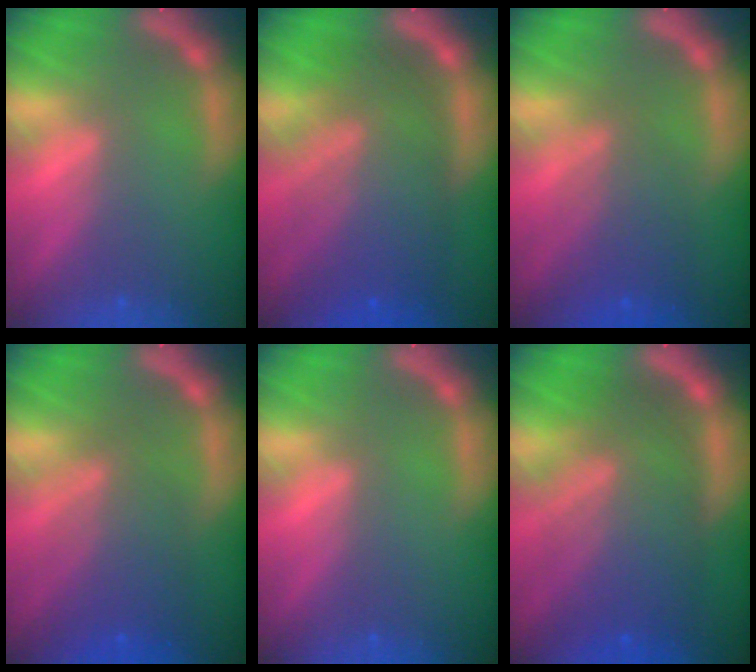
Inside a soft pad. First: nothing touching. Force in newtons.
{"total": 10.0}
{"total": 5.0}
{"total": 6.0}
{"total": 0.0}
{"total": 10.1}